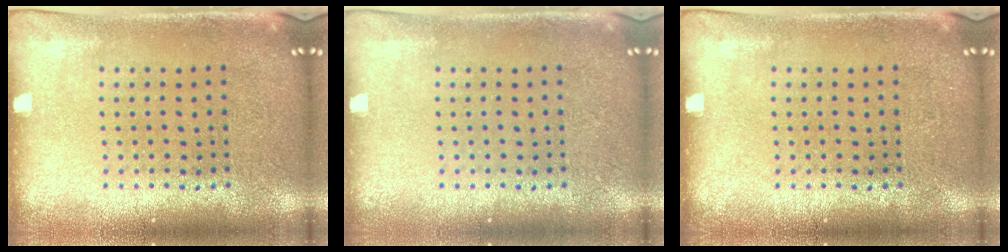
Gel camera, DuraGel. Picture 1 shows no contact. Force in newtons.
{"total": 0.0}
{"total": 0.0}